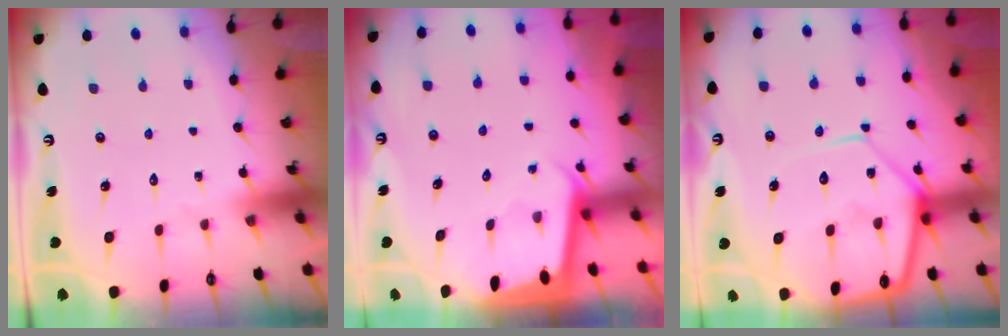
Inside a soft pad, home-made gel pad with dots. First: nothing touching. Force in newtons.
{"total": 1.8, "press": 1.8, "slide": 0.1}
{"total": 15.2, "press": 15.1, "slide": 1.4}